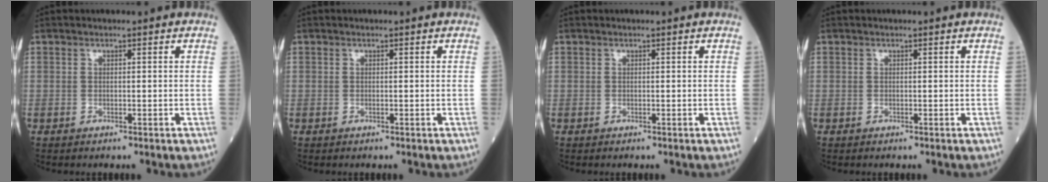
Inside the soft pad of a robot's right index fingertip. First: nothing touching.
{"total": 0.0}
{"total": 0.0}
{"total": 0.0}